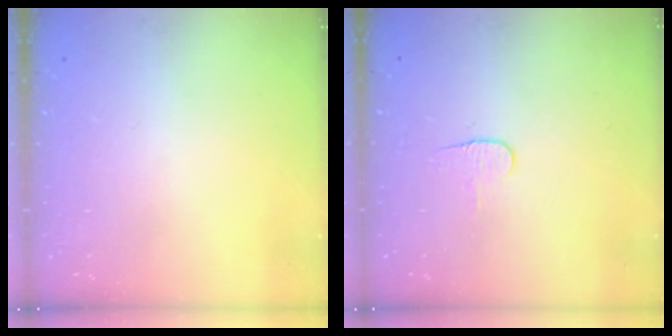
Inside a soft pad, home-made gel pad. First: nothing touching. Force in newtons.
{"total": 4.5, "press": 4.5, "slide": 0.5}